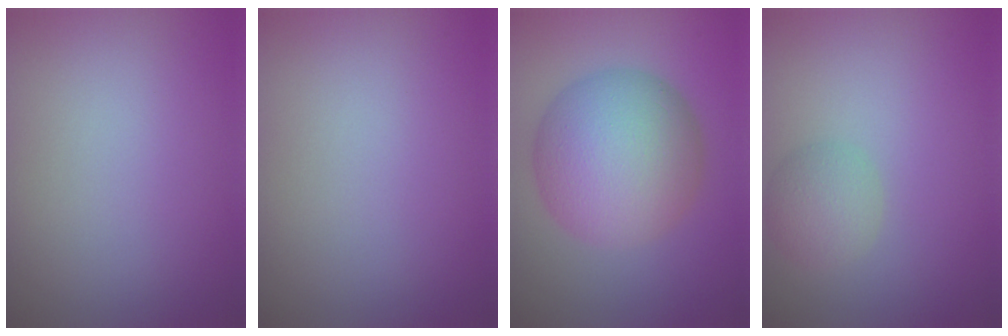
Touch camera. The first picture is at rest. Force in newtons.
{"total": 0.0}
{"total": 10.2, "press": 10.2, "slide": 0.5}
{"total": 2.6, "press": 2.6, "slide": 0.1}